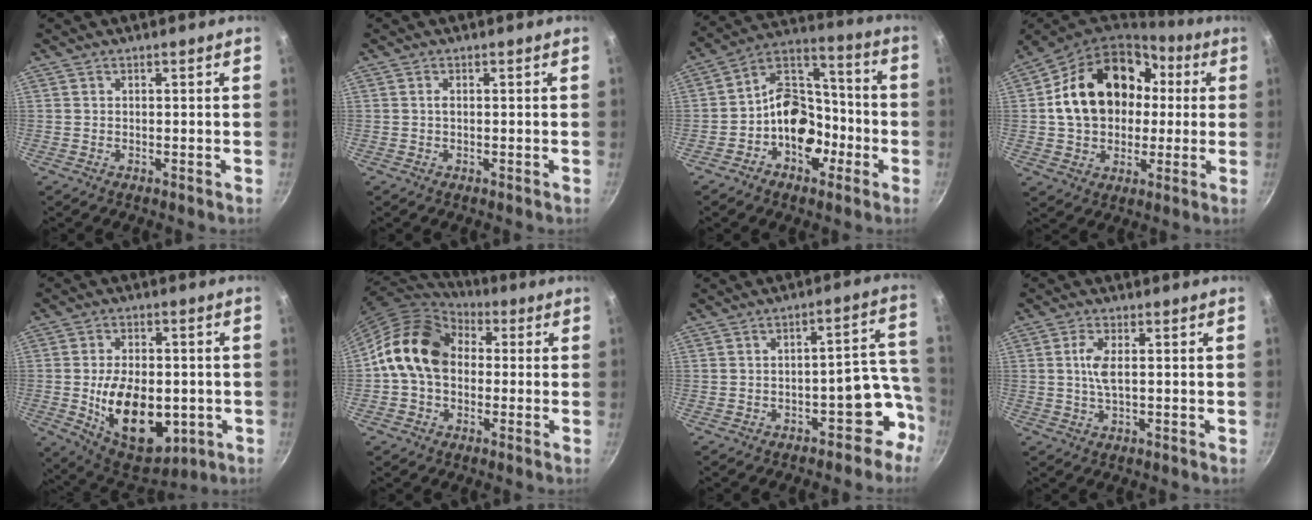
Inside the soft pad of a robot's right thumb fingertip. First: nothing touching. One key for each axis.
{"total": 0.6, "fx": 0.0, "fy": 0.3, "fz": 0.5, "tx": -0.011, "ty": 0.001, "tz": -0.001}
{"total": 13.7, "fx": -4.6, "fy": 10.1, "fz": 8.1, "tx": -0.071, "ty": 0.068, "tz": -0.090}
{"total": 21.6, "fx": 2.9, "fy": 16.3, "fz": 13.8, "tx": -0.221, "ty": 0.041, "tz": 0.049}
{"total": 17.8, "fx": -2.9, "fy": 10.8, "fz": 13.9, "tx": -0.190, "ty": -0.006, "tz": -0.029}
{"total": 15.0, "fx": 1.1, "fy": 11.2, "fz": 9.8, "tx": -0.142, "ty": 0.030, "tz": 0.002}
{"total": 8.8, "fx": -5.0, "fy": 5.1, "fz": 5.2, "tx": 0.012, "ty": 0.085, "tz": -0.055}
{"total": 4.3, "fx": 0.5, "fy": 1.6, "fz": 3.9, "tx": -0.086, "ty": 0.003, "tz": 0.009}